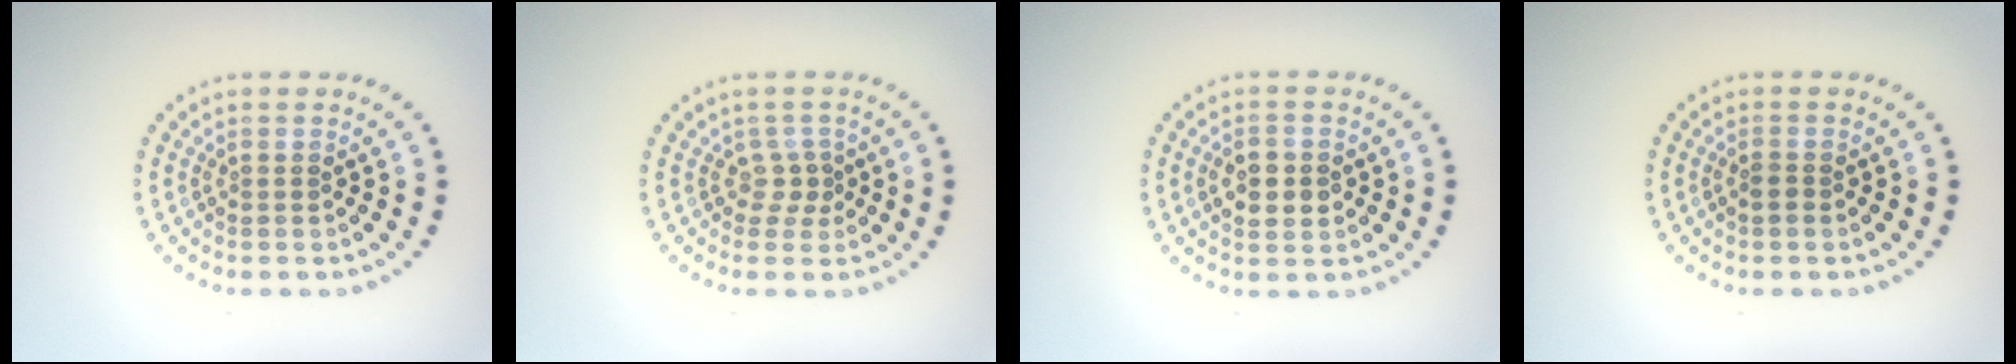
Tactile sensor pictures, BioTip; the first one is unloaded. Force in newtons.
{"total": 1.5, "press": 1.1, "slide": 1.1}
{"total": 2.9, "press": 2.9, "slide": 0.1}
{"total": 1.0, "press": 0.8, "slide": 0.5}